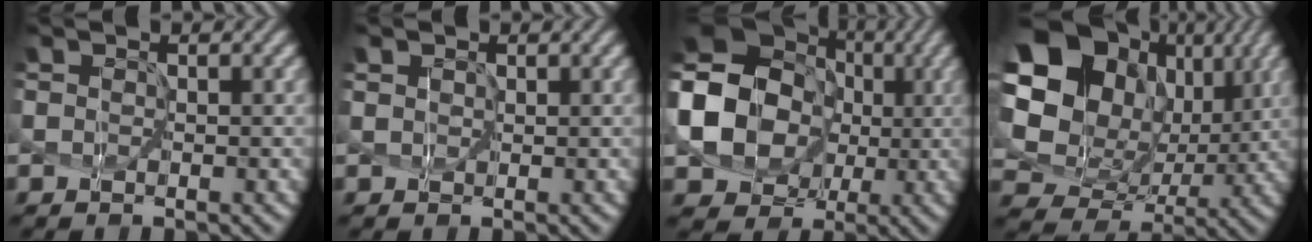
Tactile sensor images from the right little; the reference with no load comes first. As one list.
[{"total": 2.4, "force": [1.2, 1.7, 1.1], "torque": [-0.011, 0.020, -0.002]}, {"total": 13.7, "force": [0.4, 11.7, 7.2], "torque": [-0.161, 0.005, -0.016]}, {"total": 15.9, "force": [4.8, 12.7, 8.4], "torque": [-0.210, 0.022, 0.105]}]